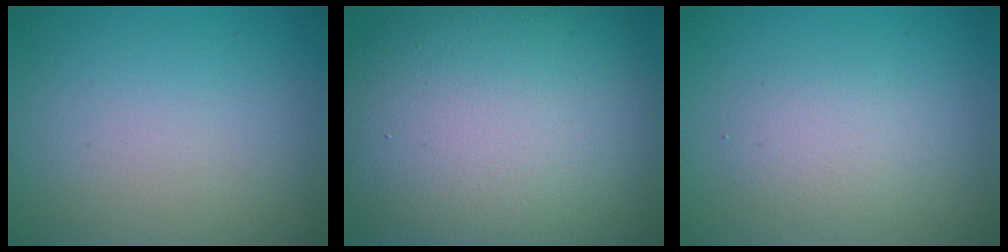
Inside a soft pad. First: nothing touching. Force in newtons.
{"total": 16.6, "press": 16.6, "slide": 0.7}
{"total": 2.1, "press": 2.1, "slide": 0.1}